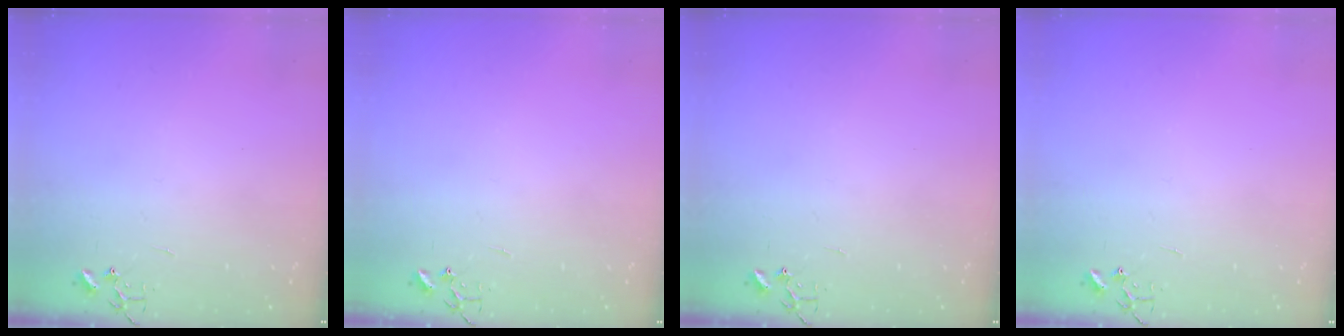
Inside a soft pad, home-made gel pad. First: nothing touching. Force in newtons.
{"total": 0.0}
{"total": 0.0}
{"total": 0.0}